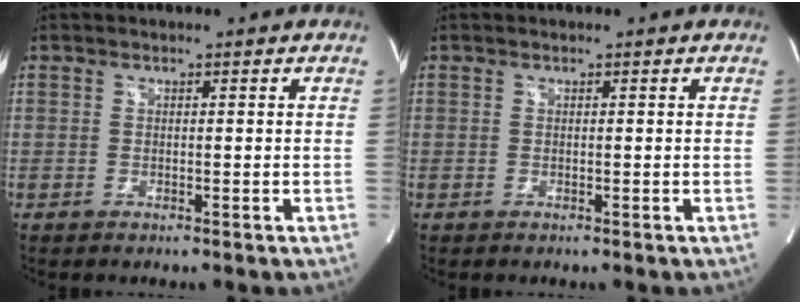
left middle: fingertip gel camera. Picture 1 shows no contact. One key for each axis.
{"total": 0.0}